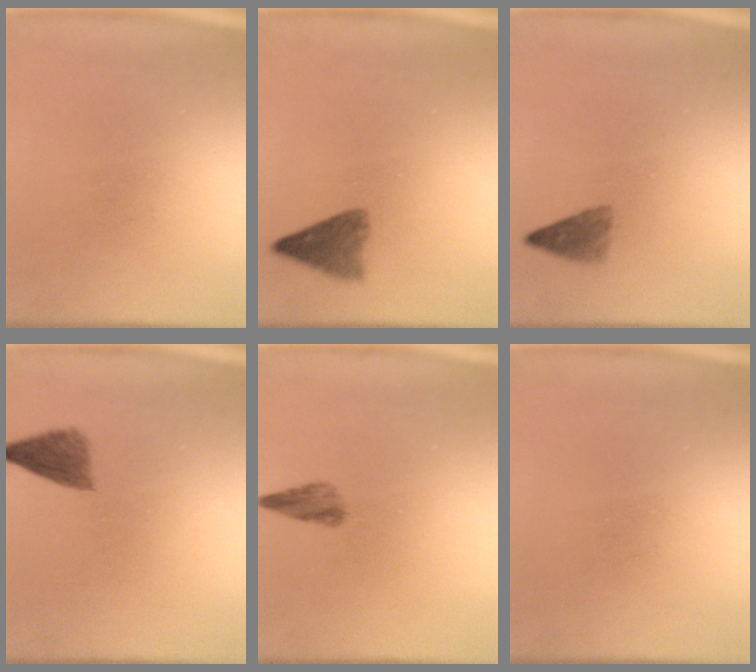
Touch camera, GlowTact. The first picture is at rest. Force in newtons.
{"total": 3.8}
{"total": 2.4}
{"total": 3.2}
{"total": 2.2}
{"total": 0.0}